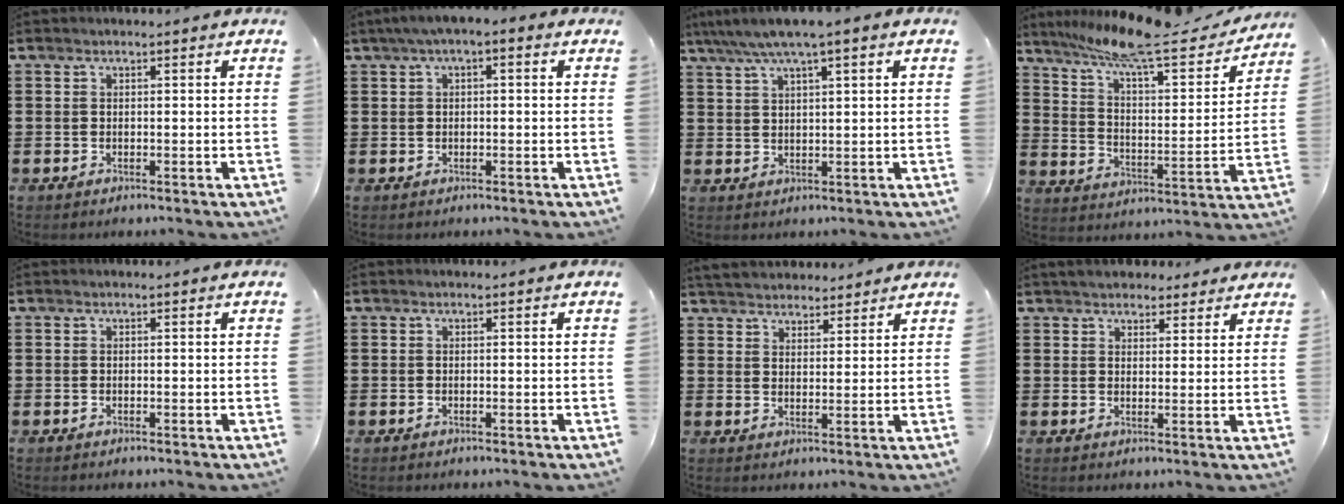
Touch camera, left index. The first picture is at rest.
{"total": 1.8, "force": [-0.3, 0.6, 1.7], "torque": [-0.037, 0.001, -0.012]}
{"total": 4.4, "force": [2.9, 0.0, 3.3], "torque": [-0.070, -0.004, 0.050]}
{"total": 12.9, "force": [10.2, 1.1, 7.8], "torque": [-0.166, -0.057, 0.168]}
{"total": 0.0}
{"total": 0.0}
{"total": 3.8, "force": [3.7, 0.9, 0.1], "torque": [-0.015, -0.007, 0.068]}
{"total": 3.4, "force": [3.2, 1.2, 0.4], "torque": [-0.018, -0.001, 0.060]}